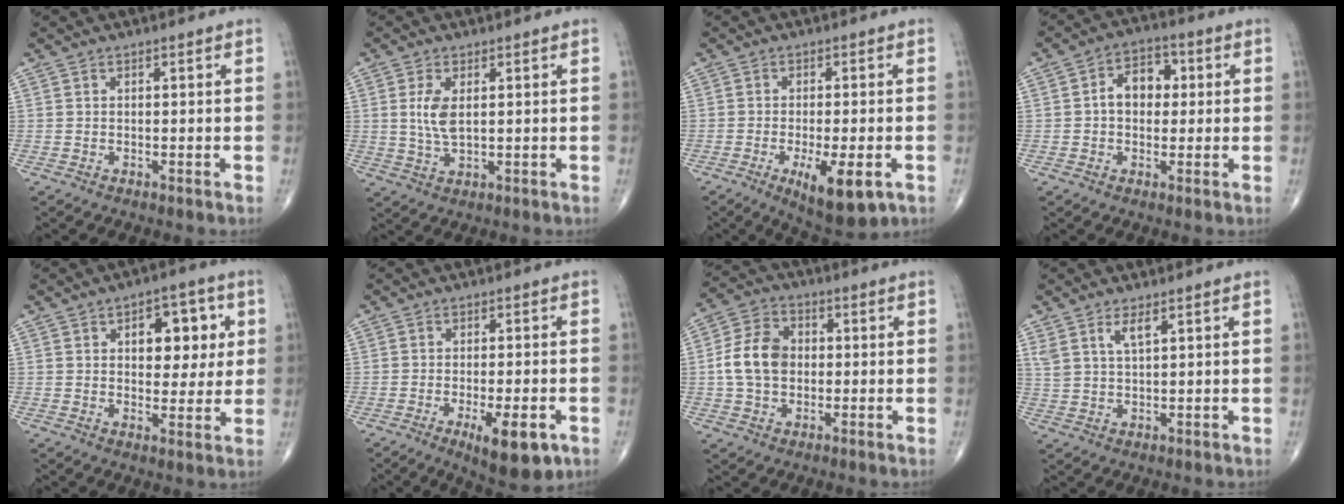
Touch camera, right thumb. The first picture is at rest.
{"total": 5.2, "force": [1.0, 2.4, 4.5], "torque": [-0.094, -0.008, 0.024]}
{"total": 10.3, "force": [-3.8, 3.3, 9.0], "torque": [-0.136, -0.012, -0.051]}
{"total": 7.4, "force": [0.7, 5.3, 5.1], "torque": [-0.058, 0.020, 0.002]}
{"total": 11.0, "force": [3.0, 6.4, 8.5], "torque": [-0.067, -0.005, 0.038]}
{"total": 10.0, "force": [-4.2, 3.2, 8.6], "torque": [-0.118, -0.004, -0.053]}
{"total": 10.1, "force": [-0.1, 7.5, 6.7], "torque": [-0.114, 0.020, -0.009]}
{"total": 4.0, "force": [2.3, 1.3, 3.0], "torque": [-0.062, -0.008, 0.050]}